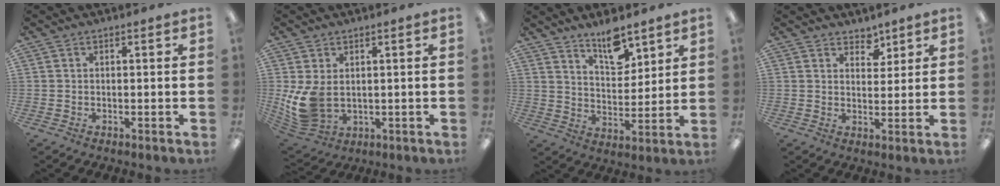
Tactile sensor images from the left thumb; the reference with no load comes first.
{"total": 9.4, "force": [0.3, 6.5, 6.7], "torque": [-0.150, -0.006, 0.011]}
{"total": 9.8, "force": [7.8, 3.7, 4.4], "torque": [-0.053, -0.054, 0.135]}
{"total": 4.3, "force": [3.5, 2.3, 0.9], "torque": [-0.003, -0.021, 0.062]}